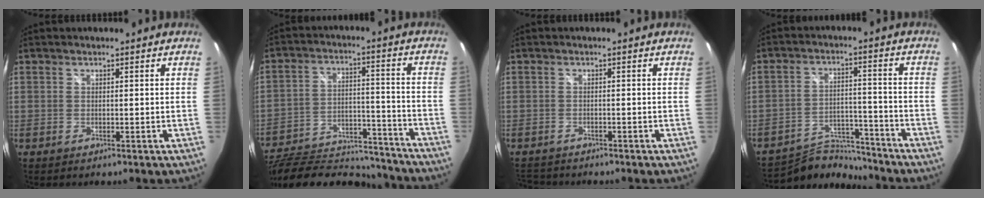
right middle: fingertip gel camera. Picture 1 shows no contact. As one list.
[{"total": 24.9, "force": [-21.3, 8.6, 9.6], "torque": [-0.190, 0.013, -0.294]}, {"total": 4.2, "force": [-3.8, 1.3, 1.1], "torque": [-0.033, -0.009, -0.063]}, {"total": 9.8, "force": [-9.6, 1.6, 0.8], "torque": [-0.025, 0.014, -0.157]}]